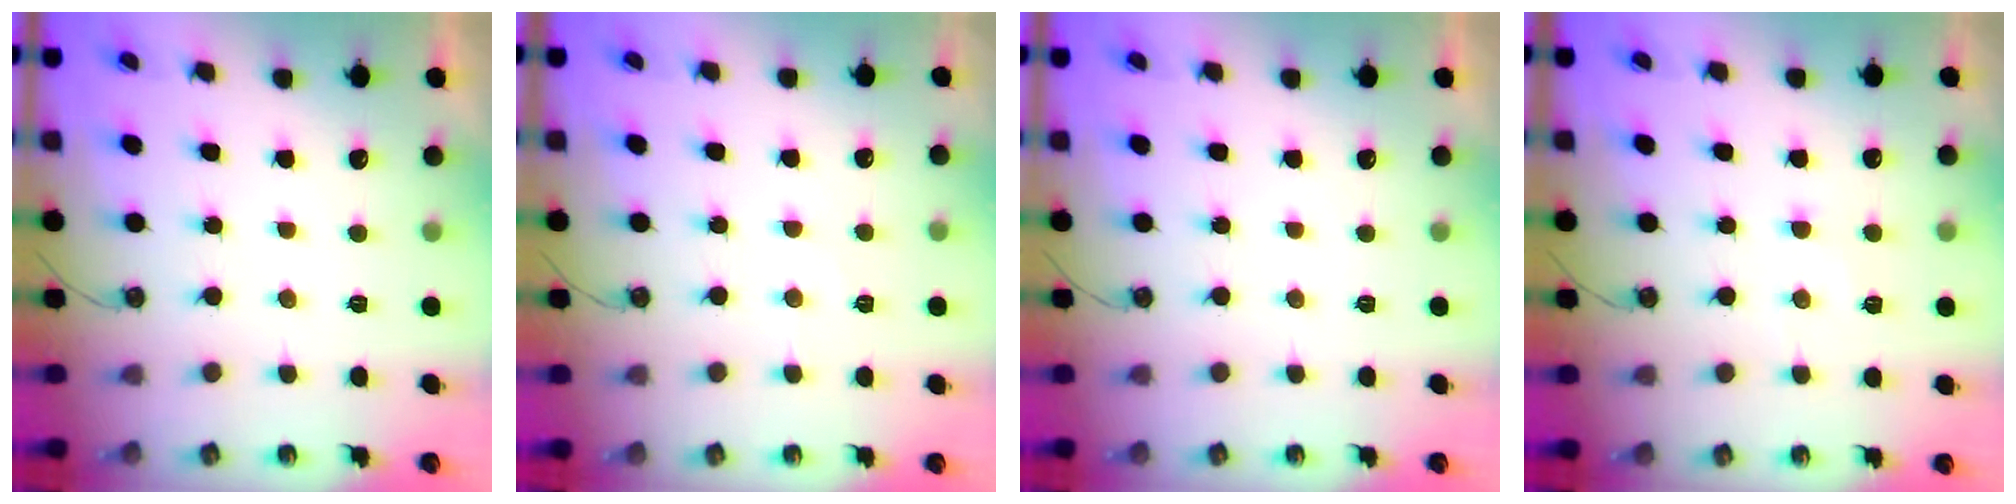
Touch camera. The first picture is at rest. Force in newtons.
{"total": 3.4, "press": 3.4, "slide": 0.5}
{"total": 0.0}
{"total": 6.1, "press": 6.0, "slide": 0.7}